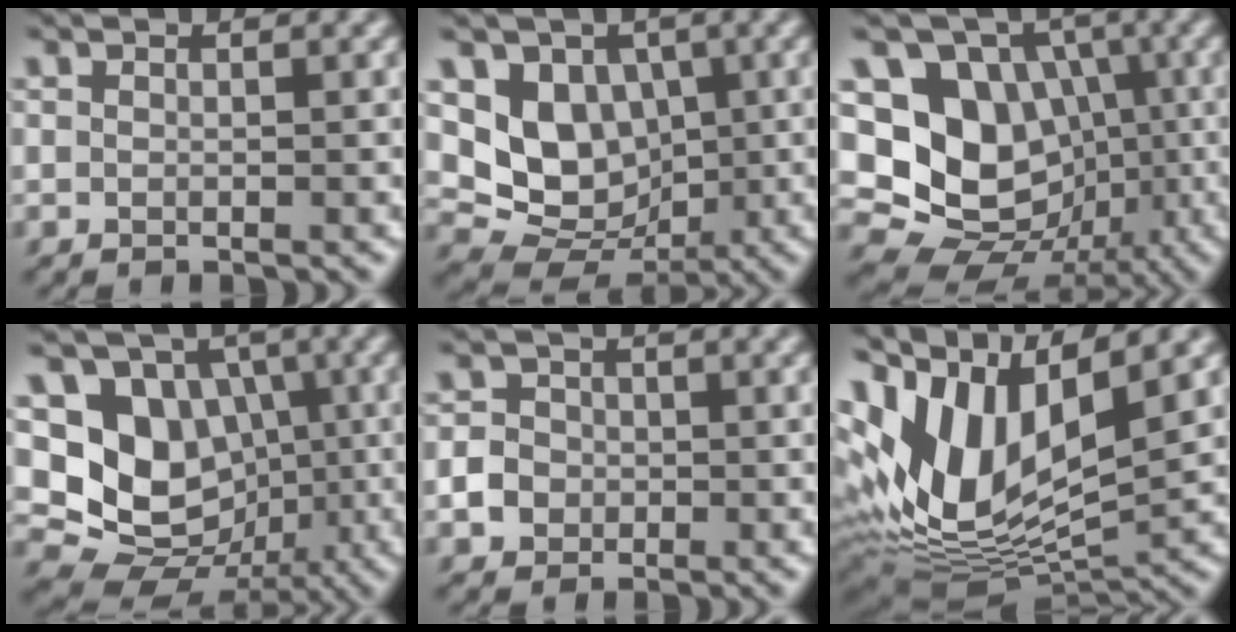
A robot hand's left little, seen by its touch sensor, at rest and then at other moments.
{"total": 7.2, "force": [1.0, 5.8, 4.1], "torque": [-0.074, -0.016, 0.016]}
{"total": 13.8, "force": [-0.1, 12.0, 6.8], "torque": [-0.133, 0.014, -0.021]}
{"total": 9.9, "force": [0.3, 8.3, 5.3], "torque": [-0.077, -0.010, -0.016]}
{"total": 2.4, "force": [-0.8, 2.2, 0.8], "torque": [-0.006, -0.002, -0.017]}
{"total": 13.1, "force": [4.2, 6.7, 10.5], "torque": [-0.223, 0.009, 0.076]}